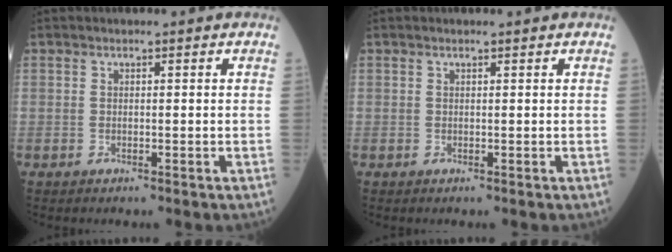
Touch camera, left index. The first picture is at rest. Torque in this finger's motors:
{"motor_torque": [0.47, 0.06, 0.00, -0.01]}